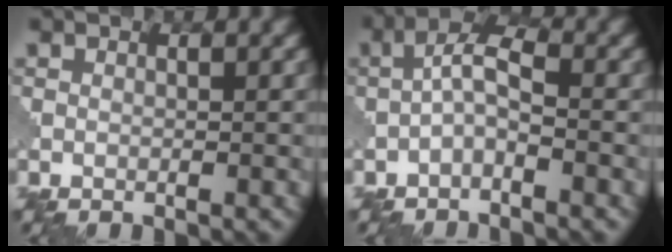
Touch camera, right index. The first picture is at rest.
{"total": 2.8, "force": [-1.0, 0.9, 2.4], "torque": [-0.050, 0.012, -0.028]}